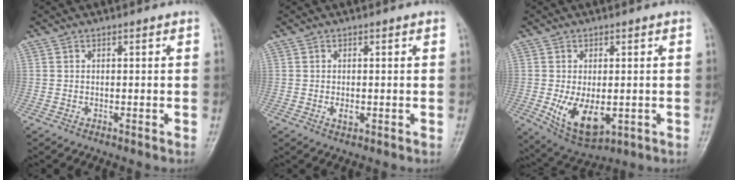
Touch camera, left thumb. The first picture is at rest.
{"total": 1.5, "force": [-0.2, 1.0, 1.2], "torque": [-0.018, -0.002, -0.003]}
{"total": 9.4, "force": [-1.6, 5.4, 7.6], "torque": [-0.123, -0.014, -0.010]}